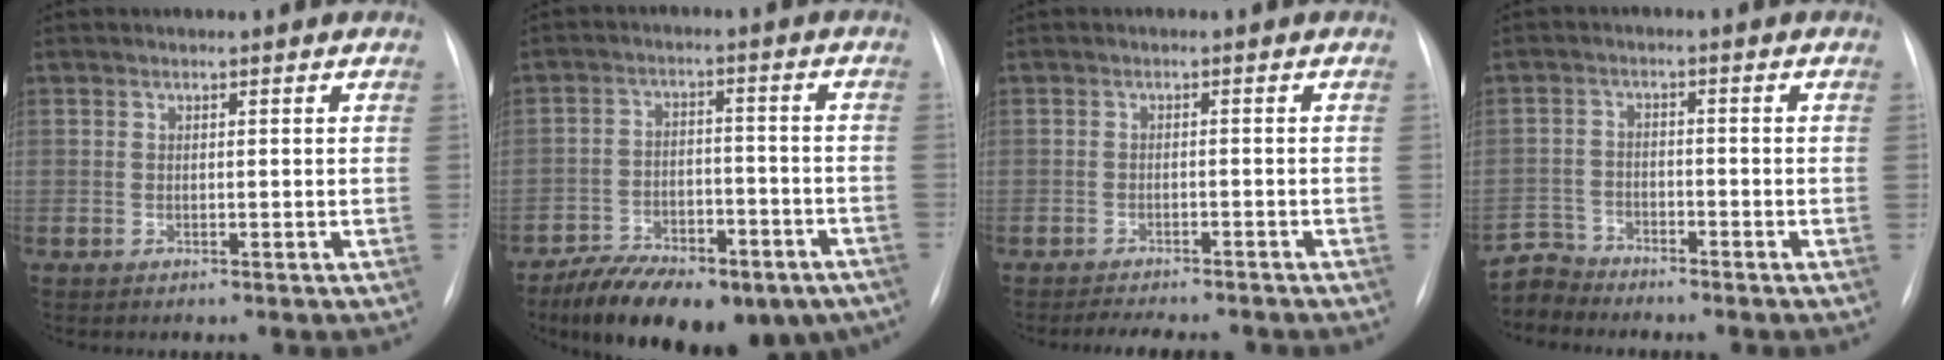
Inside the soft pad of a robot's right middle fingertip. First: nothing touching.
{"total": 18.4, "force": [-13.1, 8.1, 9.9], "torque": [-0.143, 0.016, -0.193]}
{"total": 7.5, "force": [-6.7, 1.7, 2.8], "torque": [-0.038, -0.004, -0.087]}
{"total": 4.1, "force": [-3.9, 0.4, -1.3], "torque": [0.027, -0.006, -0.076]}